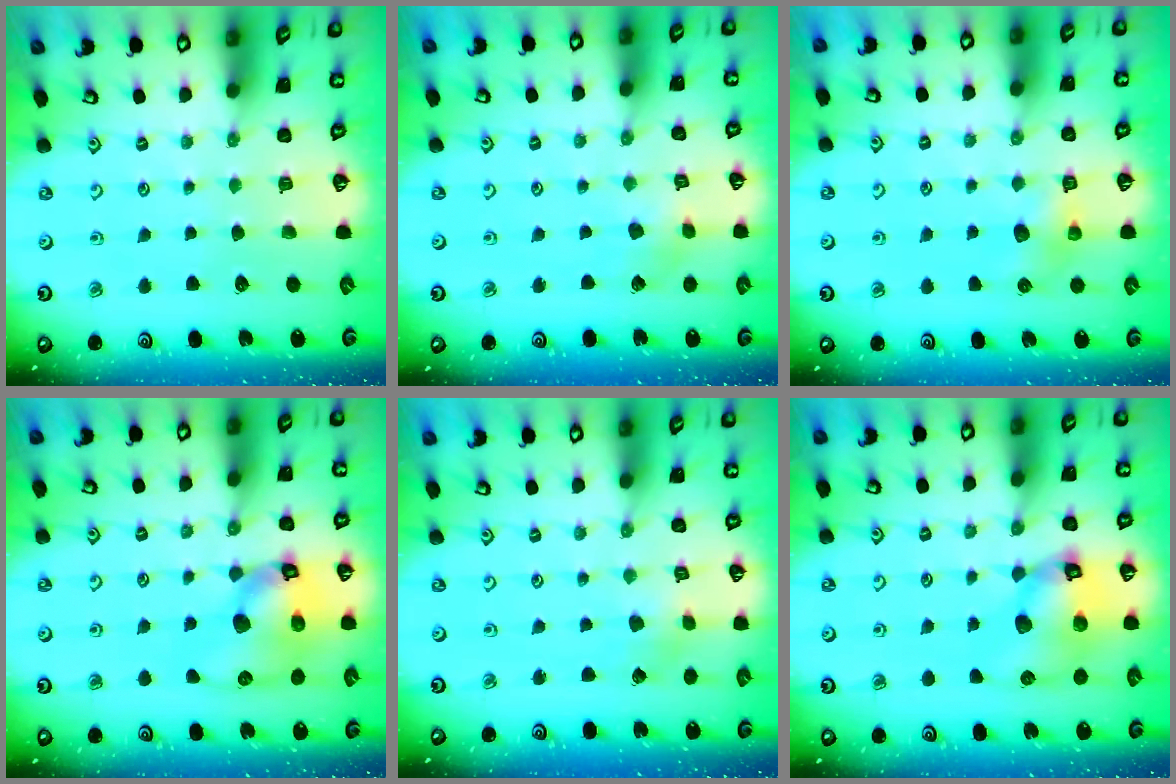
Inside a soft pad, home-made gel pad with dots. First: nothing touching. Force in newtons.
{"total": 3.5, "press": 3.5, "slide": 0.4}
{"total": 6.2, "press": 6.2, "slide": 0.2}
{"total": 14.5, "press": 14.3, "slide": 2.1}
{"total": 2.2, "press": 2.2, "slide": 0.2}
{"total": 12.9, "press": 12.8, "slide": 1.9}